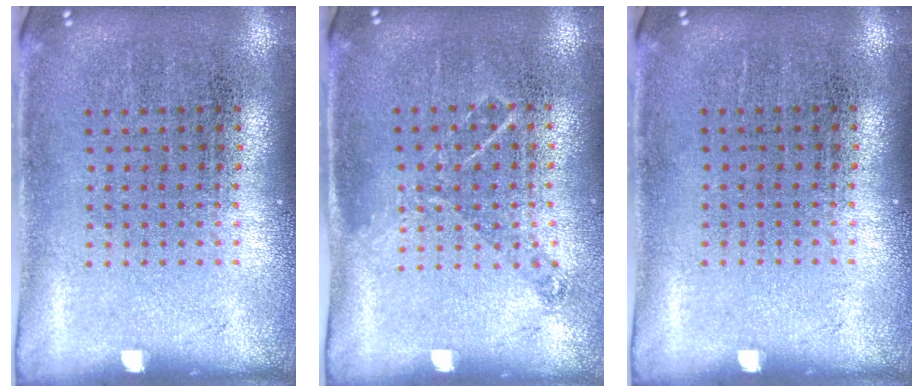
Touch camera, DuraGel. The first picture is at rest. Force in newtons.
{"total": 0.9, "press": 0.8, "slide": 0.3}
{"total": 0.0}